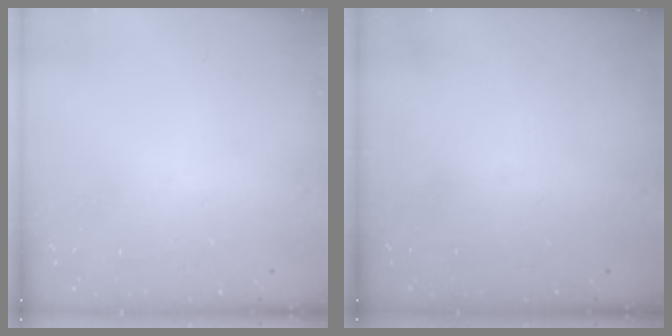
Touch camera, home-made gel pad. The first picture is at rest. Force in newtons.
{"total": 0.0}